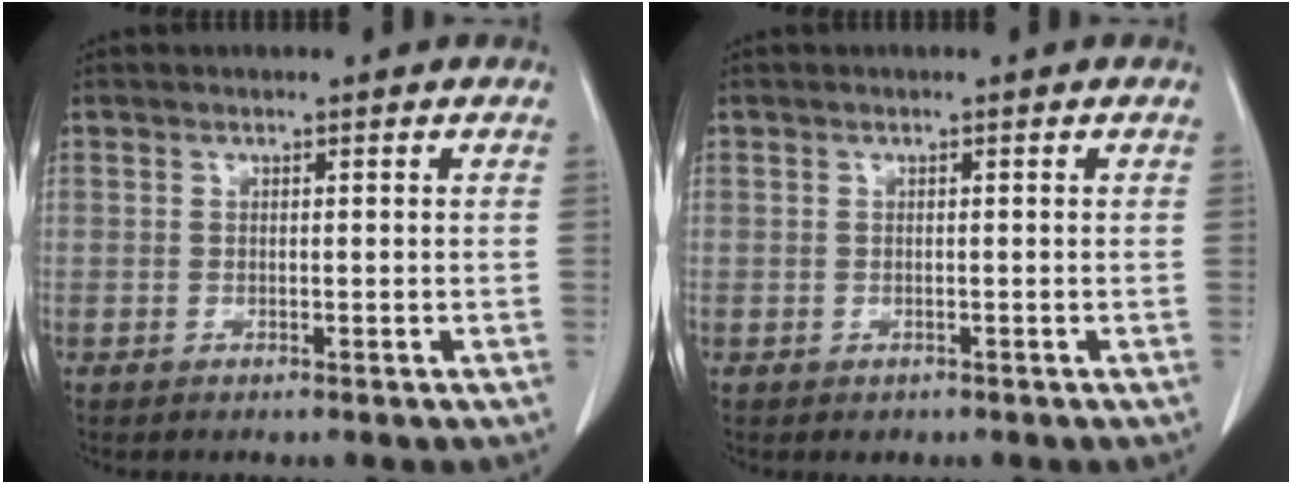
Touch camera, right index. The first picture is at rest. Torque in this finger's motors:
{"motor_torque": [-0.87, 0.09, -0.44, -0.15]}